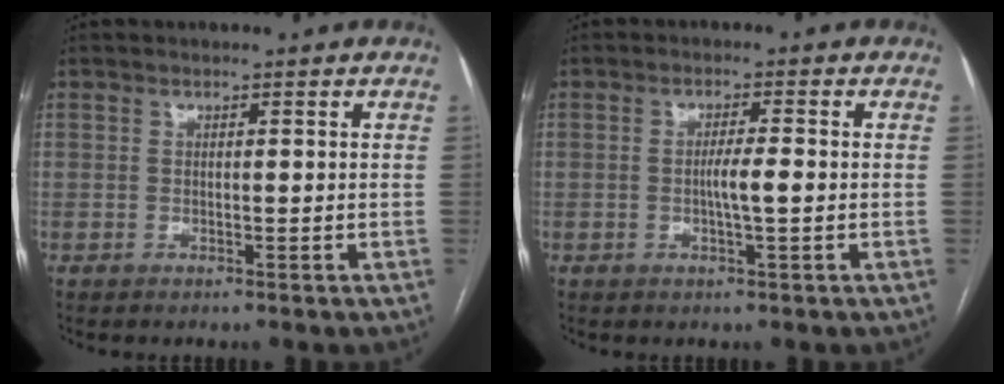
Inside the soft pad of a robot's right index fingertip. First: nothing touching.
{"total": 3.0, "force": [-0.5, -0.1, 3.0], "torque": [-0.054, -0.001, -0.009]}